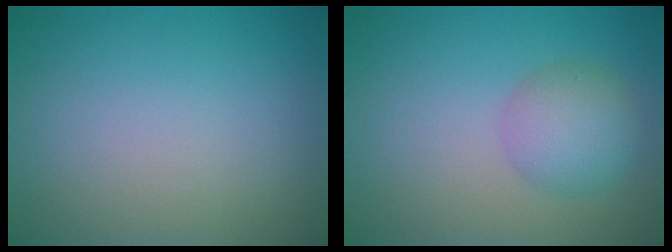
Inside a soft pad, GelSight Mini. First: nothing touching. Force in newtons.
{"total": 3.5, "press": 3.5, "slide": 0.1}